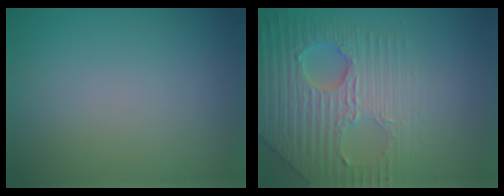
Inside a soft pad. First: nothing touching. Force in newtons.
{"total": 6.2, "press": 5.2, "slide": 3.3}